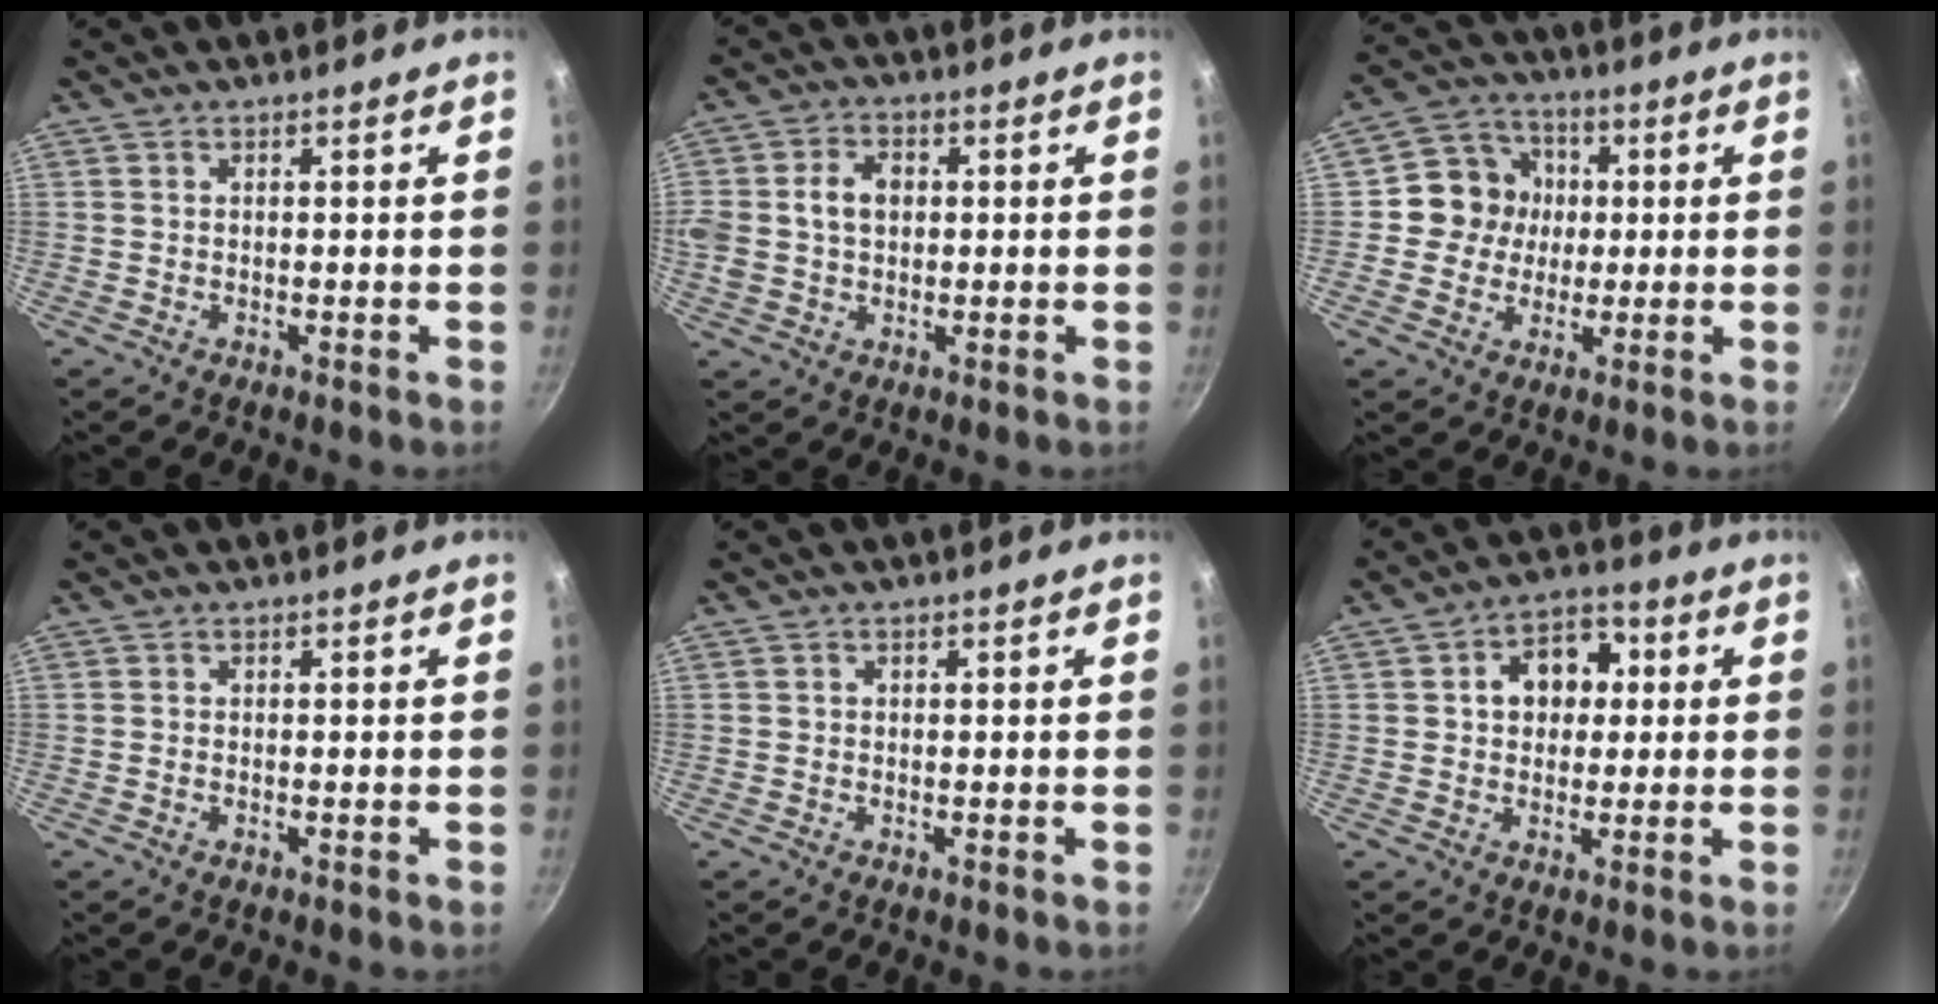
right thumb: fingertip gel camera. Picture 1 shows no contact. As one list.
[{"total": 8.1, "force": [0.8, 5.9, 5.5], "torque": [-0.103, 0.015, 0.018]}, {"total": 10.5, "force": [0.3, 9.7, 4.0], "torque": [-0.025, 0.019, -0.004]}, {"total": 0.0}, {"total": 0.0}, {"total": 9.2, "force": [1.6, 6.8, 6.0], "torque": [-0.053, 0.014, 0.017]}]